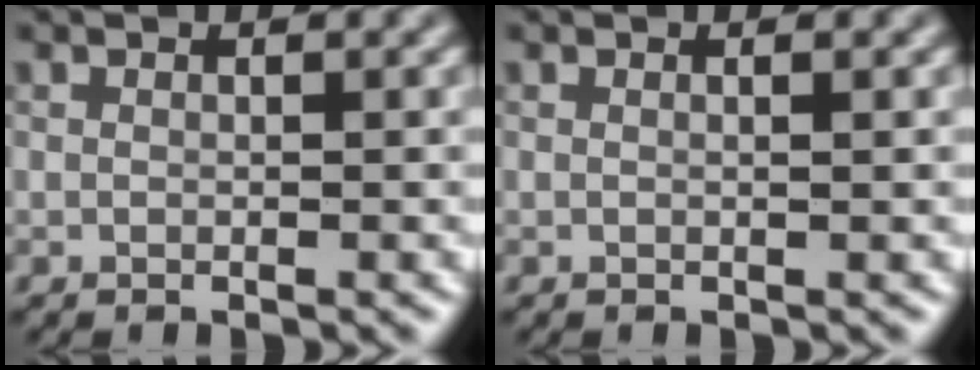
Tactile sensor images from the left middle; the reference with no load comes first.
{"total": 0.9, "force": [0.2, 0.5, 0.8], "torque": [0.003, 0.004, -0.009]}